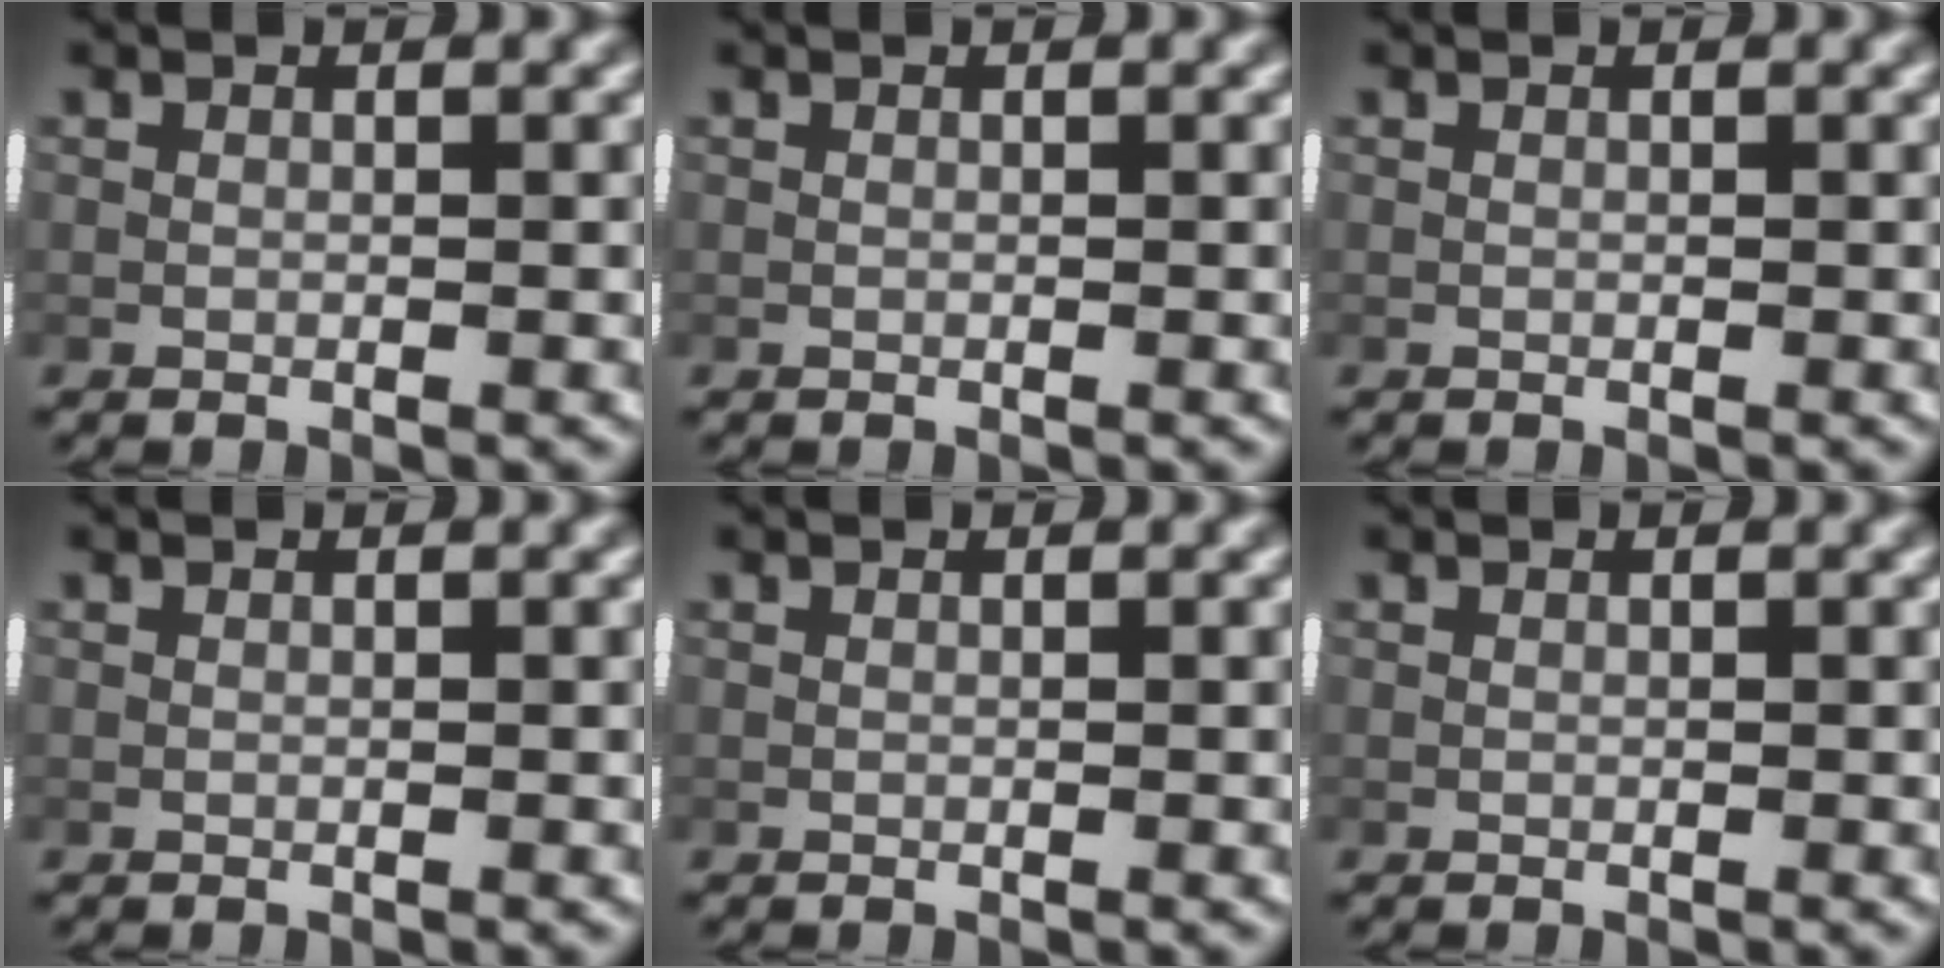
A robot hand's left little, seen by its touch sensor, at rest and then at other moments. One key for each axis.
{"total": 0.0}
{"total": 0.0}
{"total": 0.0}
{"total": 0.0}
{"total": 0.0}